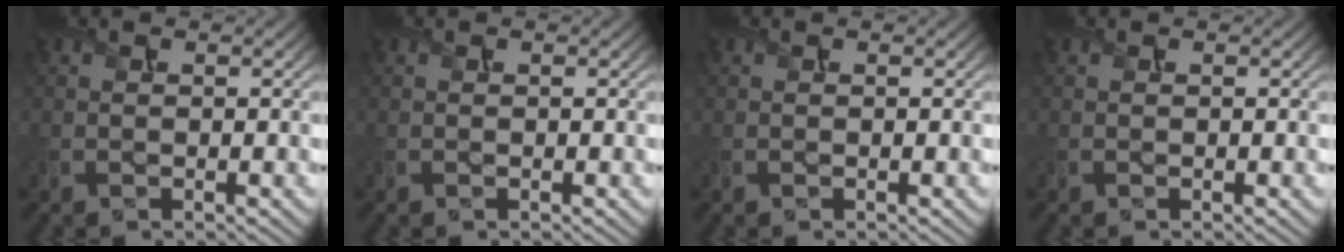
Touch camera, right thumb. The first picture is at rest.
{"total": 0.0}
{"total": 0.0}
{"total": 0.0}